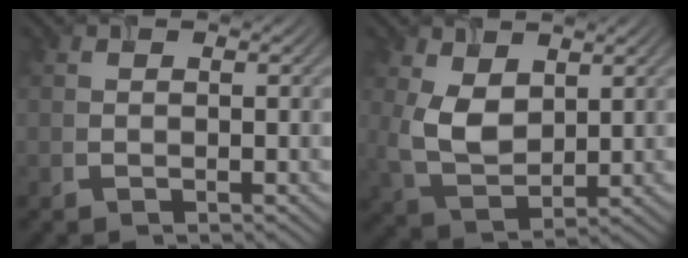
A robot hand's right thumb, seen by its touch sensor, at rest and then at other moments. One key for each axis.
{"total": 6.5, "fx": 2.0, "fy": 4.0, "fz": 4.7, "tx": -0.114, "ty": -0.006, "tz": 0.042}